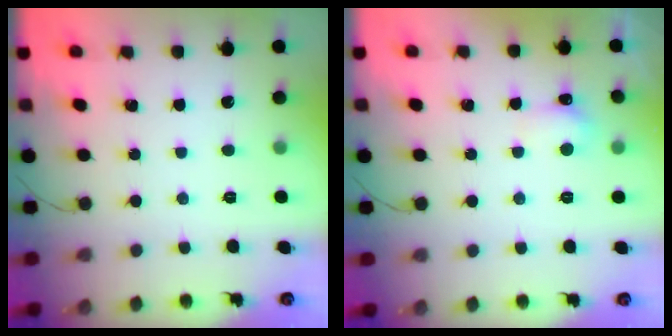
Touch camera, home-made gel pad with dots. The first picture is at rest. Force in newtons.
{"total": 4.1, "press": 4.0, "slide": 1.0}